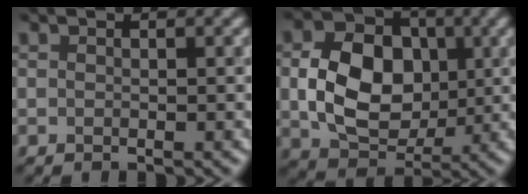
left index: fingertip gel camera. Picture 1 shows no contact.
{"total": 7.6, "force": [0.2, 5.8, 4.8], "torque": [-0.090, -0.004, 0.009]}